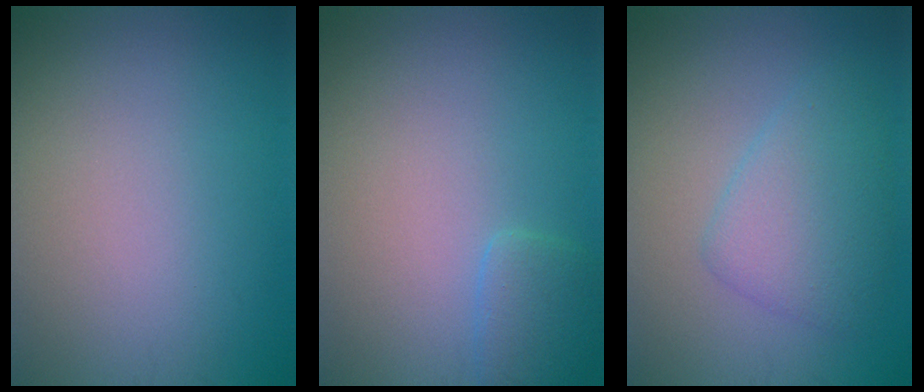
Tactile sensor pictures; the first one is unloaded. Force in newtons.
{"total": 1.8, "press": 1.8, "slide": 0.2}
{"total": 3.9, "press": 3.9, "slide": 0.1}